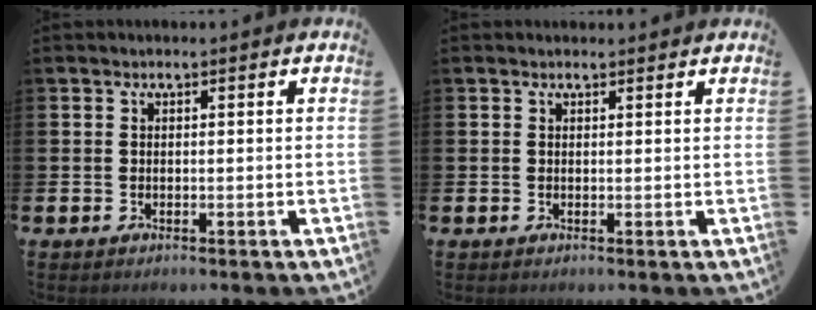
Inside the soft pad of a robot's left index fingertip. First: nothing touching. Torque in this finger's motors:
{"motor_torque": [0.14, -0.14, 0.05, -0.02]}